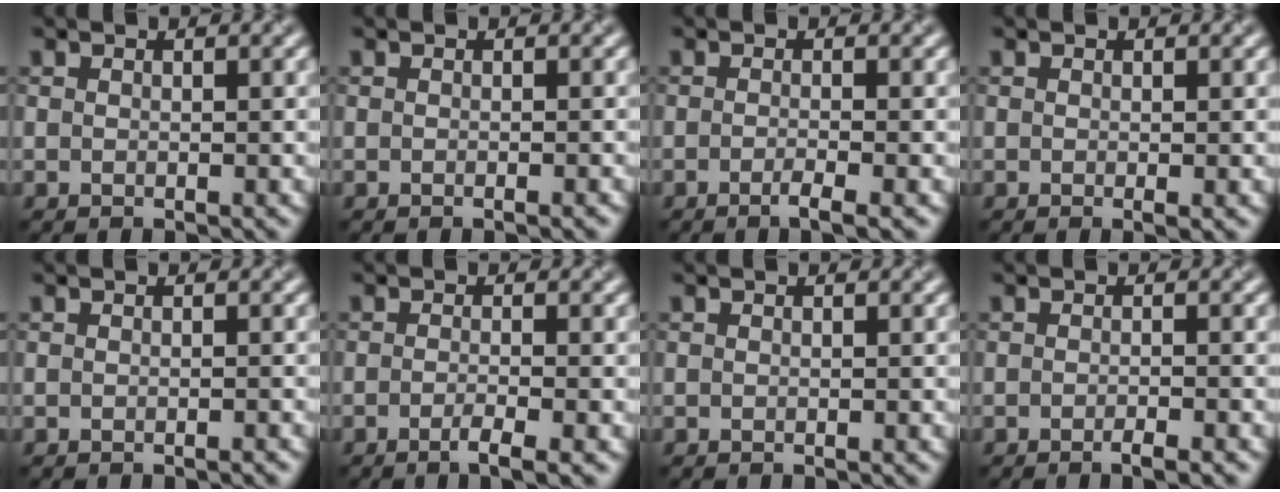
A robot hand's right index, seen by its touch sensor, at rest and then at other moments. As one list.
[{"total": 0.9, "force": [-0.3, 0.3, 0.8], "torque": [-0.006, -0.001, -0.003]}, {"total": 2.0, "force": [-0.9, 0.7, 1.7], "torque": [-0.023, -0.003, -0.018]}, {"total": 0.7, "force": [-0.1, 0.1, 0.6], "torque": [-0.010, -0.004, -0.001]}, {"total": 0.8, "force": [-0.4, 0.3, 0.7], "torque": [-0.004, 0.000, -0.003]}, {"total": 2.3, "force": [-1.0, 0.7, 2.0], "torque": [-0.028, -0.002, -0.022]}, {"total": 0.0}, {"total": 1.6, "force": [-0.9, 0.5, 1.3], "torque": [-0.012, -0.001, -0.015]}]